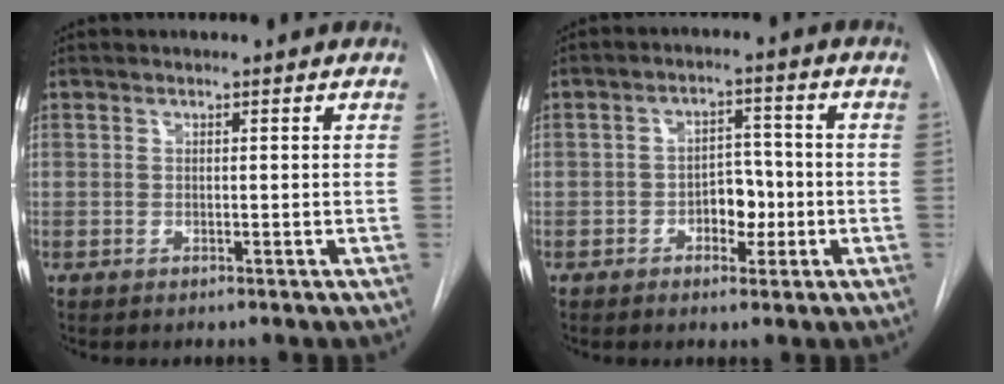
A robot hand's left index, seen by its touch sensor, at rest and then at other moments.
{"total": 4.8, "force": [-1.5, 3.0, 3.5], "torque": [-0.045, 0.011, -0.024]}